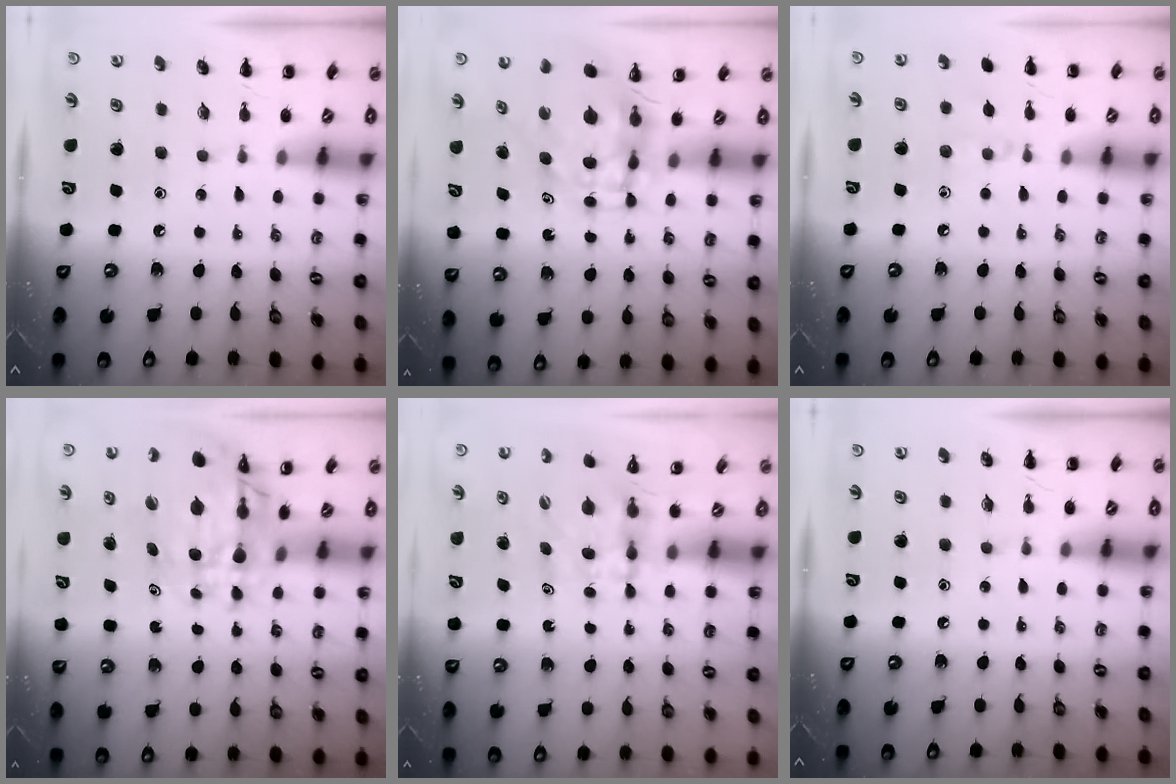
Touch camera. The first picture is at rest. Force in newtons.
{"total": 5.7, "press": 5.6, "slide": 1.0}
{"total": 4.6, "press": 4.3, "slide": 1.6}
{"total": 9.3, "press": 8.7, "slide": 3.2}
{"total": 4.6, "press": 4.6, "slide": 0.1}
{"total": 0.0}